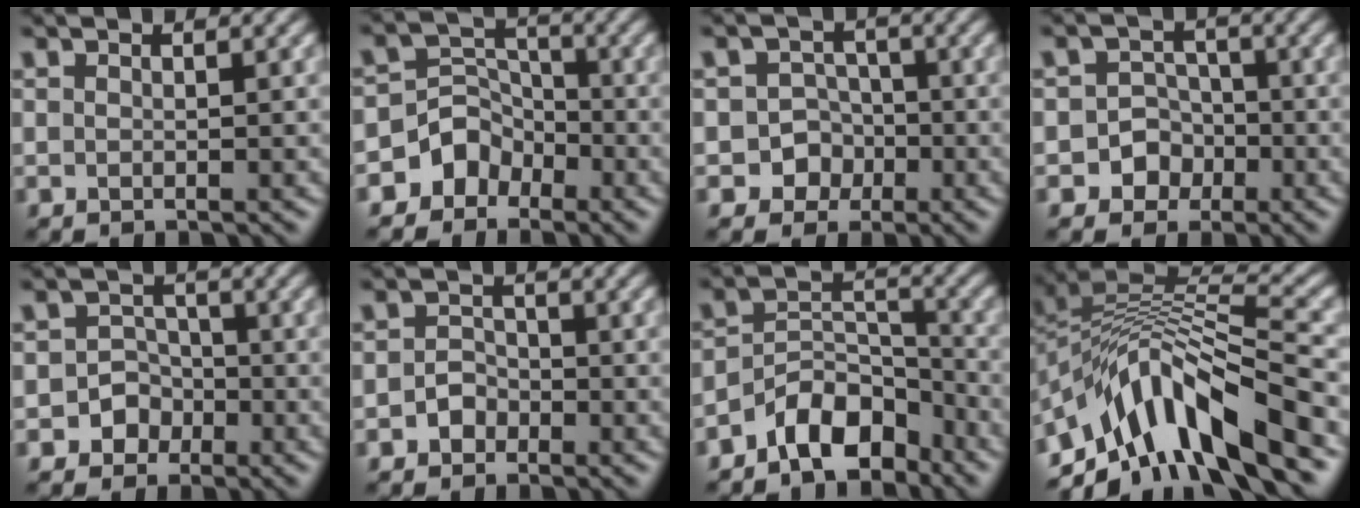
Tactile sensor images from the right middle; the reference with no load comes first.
{"total": 4.1, "force": [-2.7, 3.1, 0.5], "torque": [0.017, 0.019, -0.061]}
{"total": 3.9, "force": [-1.7, 3.5, 0.5], "torque": [0.027, 0.006, -0.038]}
{"total": 3.5, "force": [-1.5, 3.1, 0.5], "torque": [0.027, 0.009, -0.038]}
{"total": 3.0, "force": [-1.4, 2.6, 0.4], "torque": [0.027, 0.011, -0.036]}
{"total": 1.6, "force": [-0.8, 1.3, 0.4], "torque": [-0.006, 0.008, -0.017]}
{"total": 5.8, "force": [-4.2, 2.9, 2.8], "torque": [-0.039, 0.009, -0.084]}
{"total": 11.0, "force": [-5.7, 4.3, 8.4], "torque": [-0.140, 0.013, -0.100]}